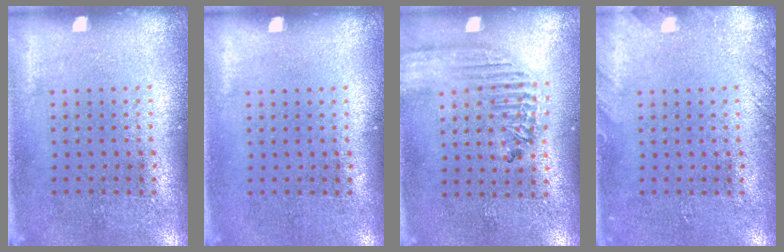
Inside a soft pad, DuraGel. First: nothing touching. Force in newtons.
{"total": 0.0}
{"total": 1.9, "press": 1.7, "slide": 0.8}
{"total": 1.4, "press": 1.4, "slide": 0.1}